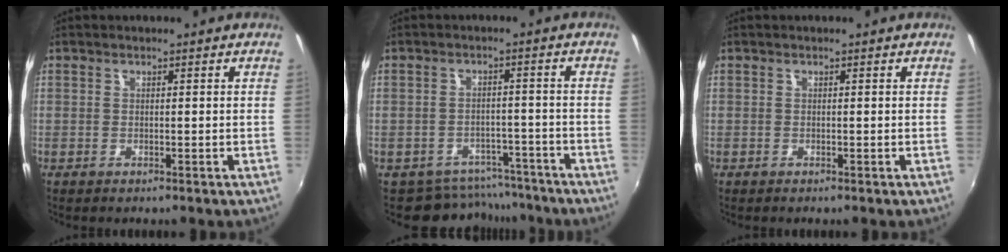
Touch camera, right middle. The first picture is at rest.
{"total": 8.7, "force": [-7.5, 4.4, 0.7], "torque": [-0.018, 0.017, -0.091]}
{"total": 0.0}